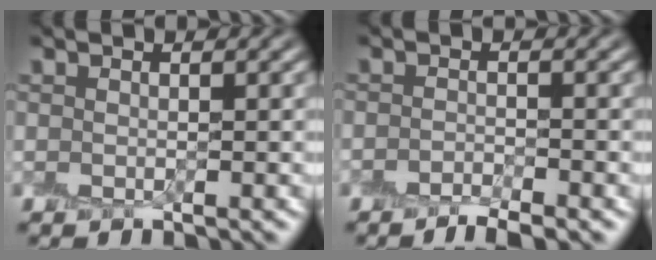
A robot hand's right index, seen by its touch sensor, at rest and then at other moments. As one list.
[{"total": 2.5, "force": [-2.0, 0.5, 1.4], "torque": [-0.021, -0.003, -0.040]}]